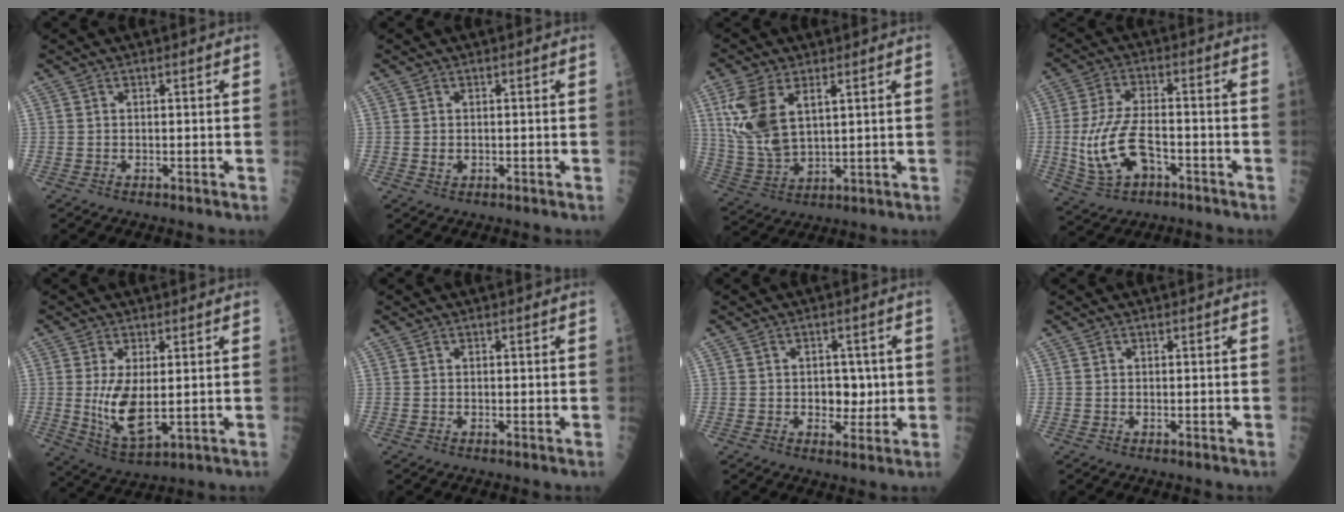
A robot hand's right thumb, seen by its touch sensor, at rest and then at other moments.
{"total": 1.0, "force": [-0.1, 0.8, 0.7], "torque": [-0.003, 0.001, 0.001]}
{"total": 12.5, "force": [4.4, 6.5, 9.7], "torque": [-0.208, -0.010, 0.099]}
{"total": 12.3, "force": [-3.1, 6.4, 10.0], "torque": [-0.206, 0.022, -0.050]}
{"total": 9.1, "force": [0.3, 3.7, 8.3], "torque": [-0.160, -0.024, 0.021]}
{"total": 0.0}
{"total": 4.9, "force": [0.1, 3.5, 3.4], "torque": [-0.014, 0.000, 0.004]}
{"total": 0.0}